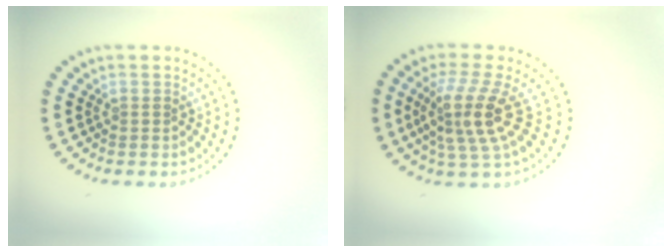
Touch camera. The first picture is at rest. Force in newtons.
{"total": 4.4, "press": 3.3, "slide": 2.9}